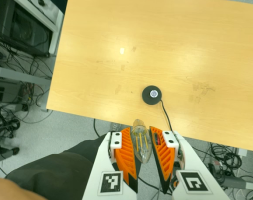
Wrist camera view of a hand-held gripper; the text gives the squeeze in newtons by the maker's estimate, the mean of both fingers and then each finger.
{"total": 14.0, "left": 15.2, "right": 12.8}